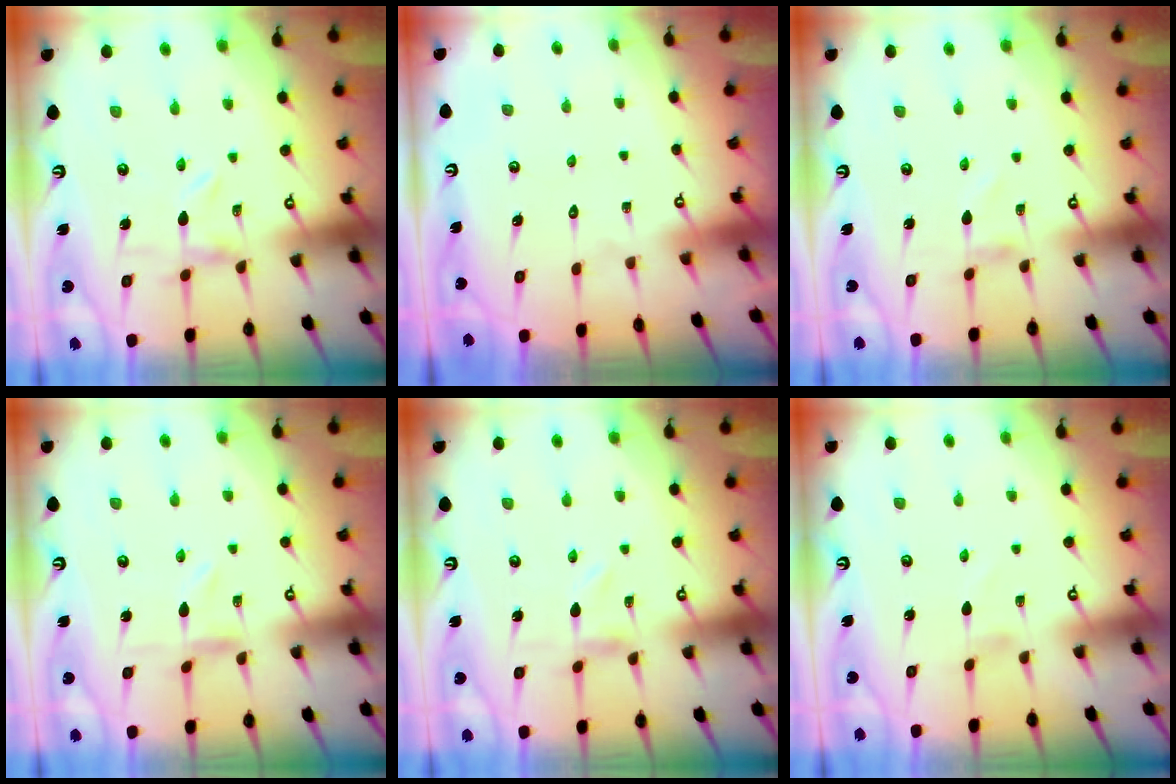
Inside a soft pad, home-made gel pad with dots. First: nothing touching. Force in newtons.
{"total": 1.7, "press": 1.7, "slide": 0.1}
{"total": 0.9, "press": 0.9, "slide": 0.1}
{"total": 0.0}
{"total": 0.0}
{"total": 1.4, "press": 1.4, "slide": 0.2}